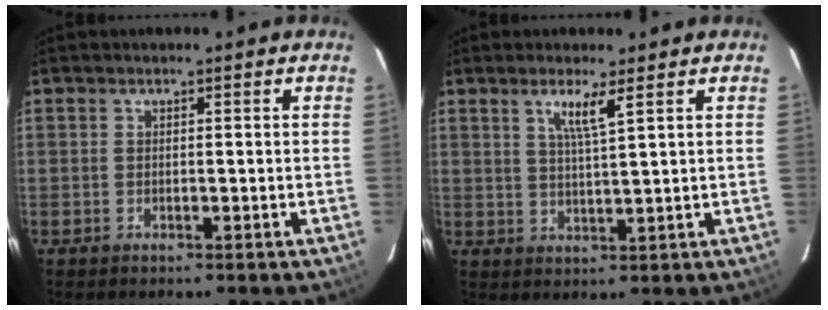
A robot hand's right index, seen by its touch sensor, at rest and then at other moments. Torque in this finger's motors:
{"motor_torque": [0.02, 0.06, 0.08, 0.04]}